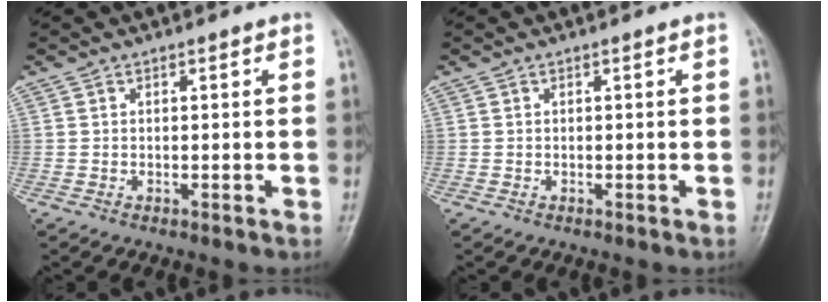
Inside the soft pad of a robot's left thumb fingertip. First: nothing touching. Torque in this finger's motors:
{"motor_torque": [0.01, 0.01, 0.01, -0.01, 0.00]}